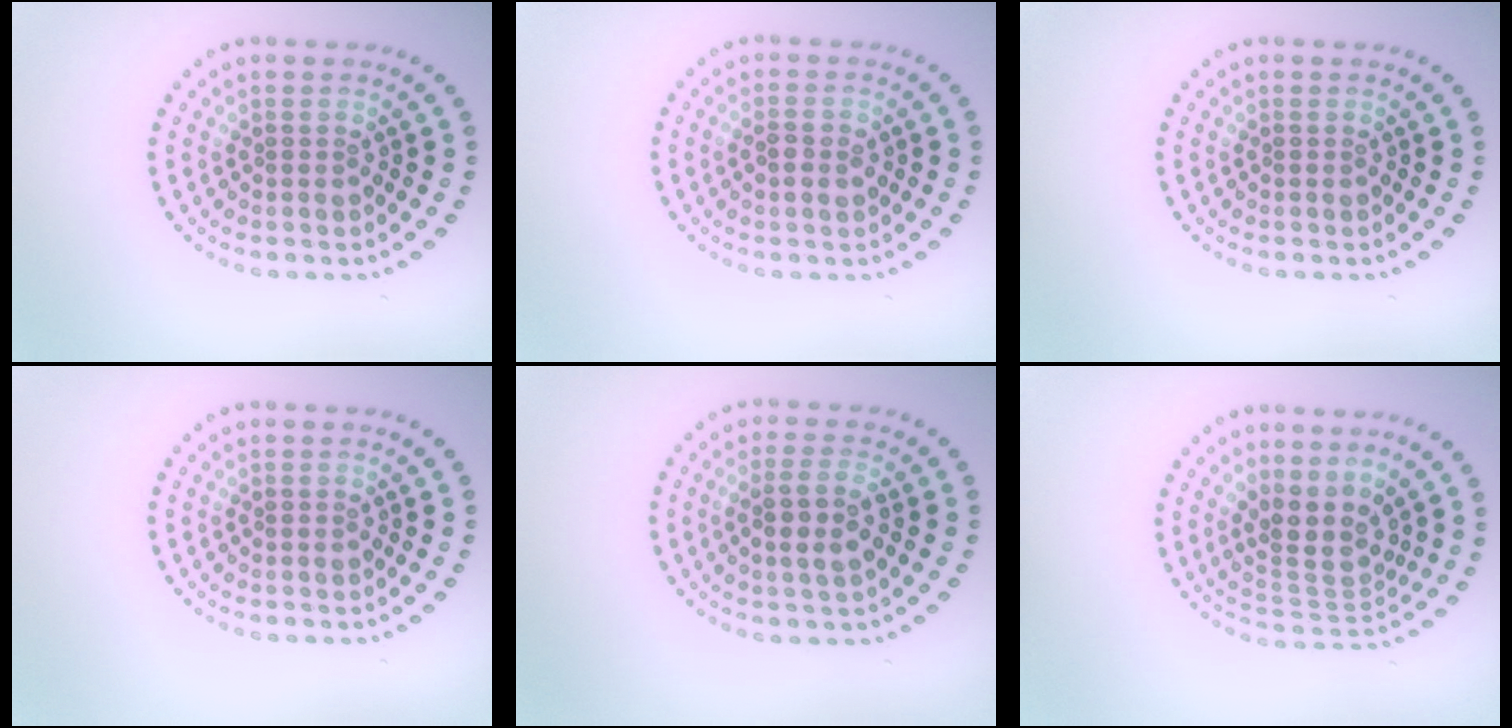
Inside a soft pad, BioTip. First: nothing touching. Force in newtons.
{"total": 1.7, "press": 1.7, "slide": 0.0}
{"total": 0.0}
{"total": 0.0}
{"total": 2.8, "press": 2.7, "slide": 0.8}
{"total": 3.6, "press": 3.0, "slide": 1.9}